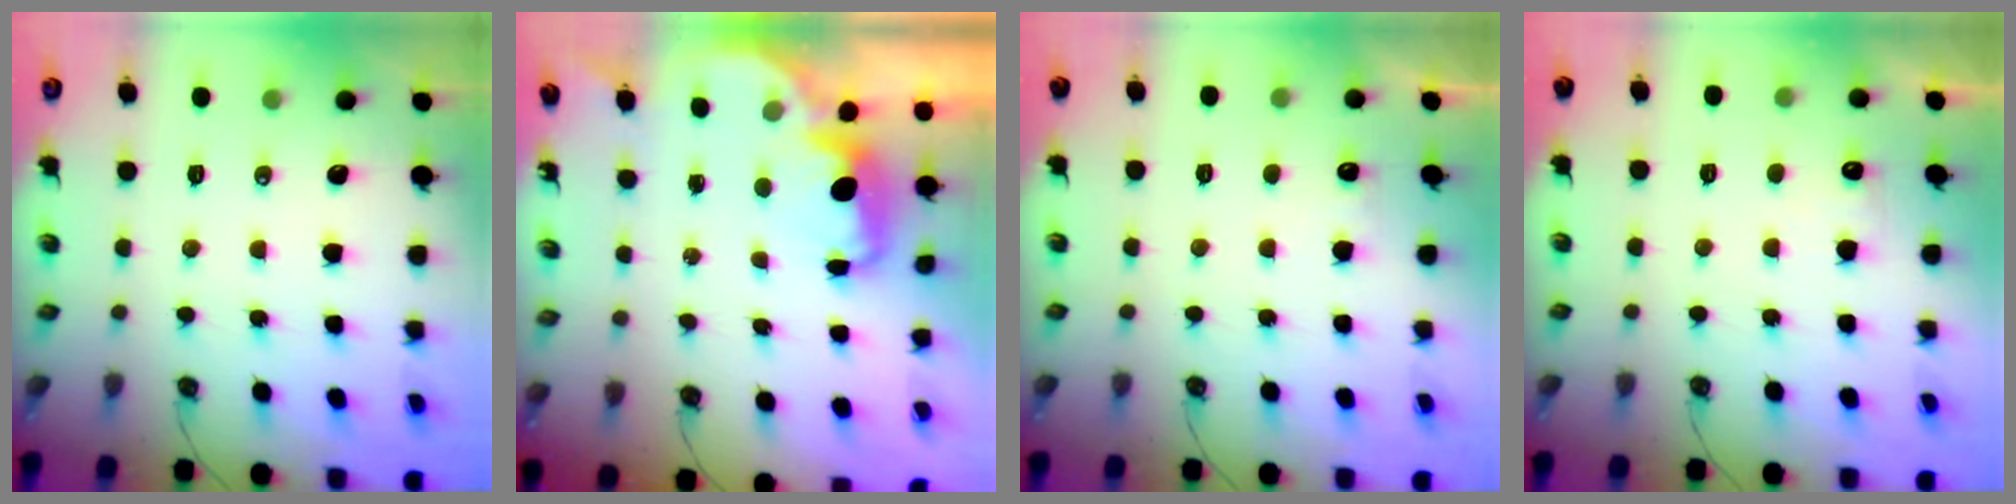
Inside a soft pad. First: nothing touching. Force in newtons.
{"total": 1.8, "press": 1.6, "slide": 0.7}
{"total": 4.0, "press": 3.8, "slide": 1.2}
{"total": 5.1, "press": 4.9, "slide": 1.3}